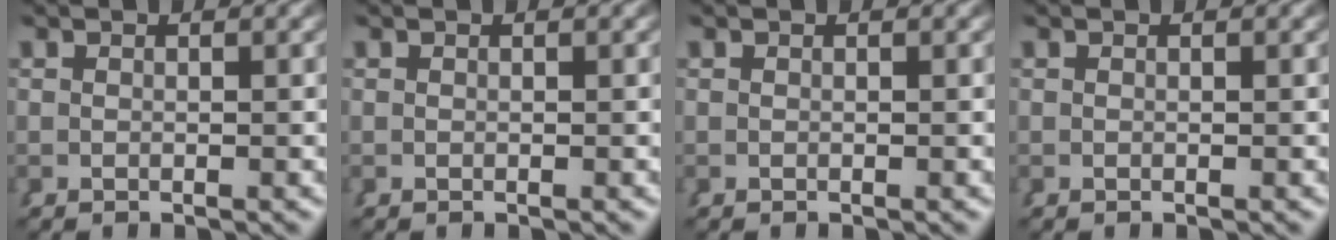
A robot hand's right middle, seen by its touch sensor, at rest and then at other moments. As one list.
[{"total": 0.0}, {"total": 0.0}, {"total": 0.0}]